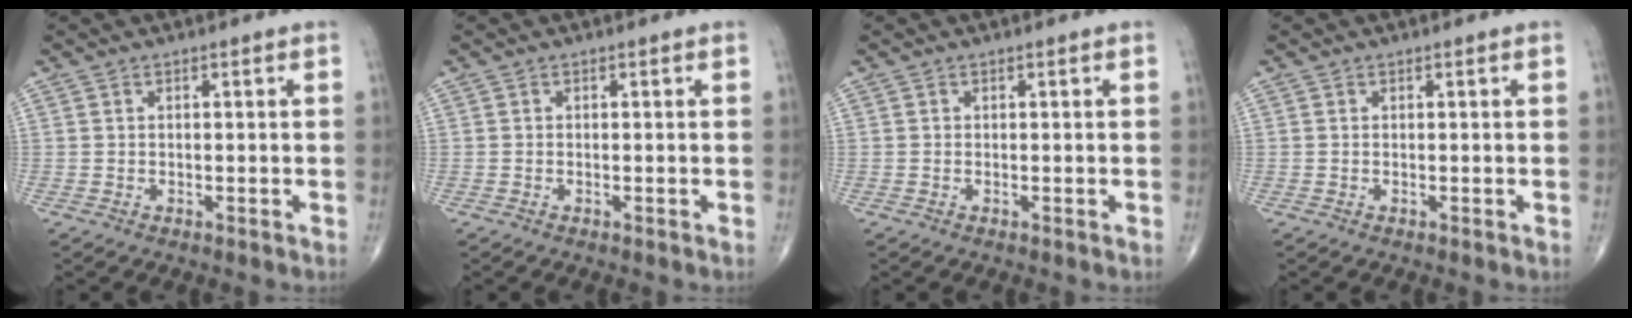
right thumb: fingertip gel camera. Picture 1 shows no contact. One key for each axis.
{"total": 0.0}
{"total": 0.0}
{"total": 0.0}